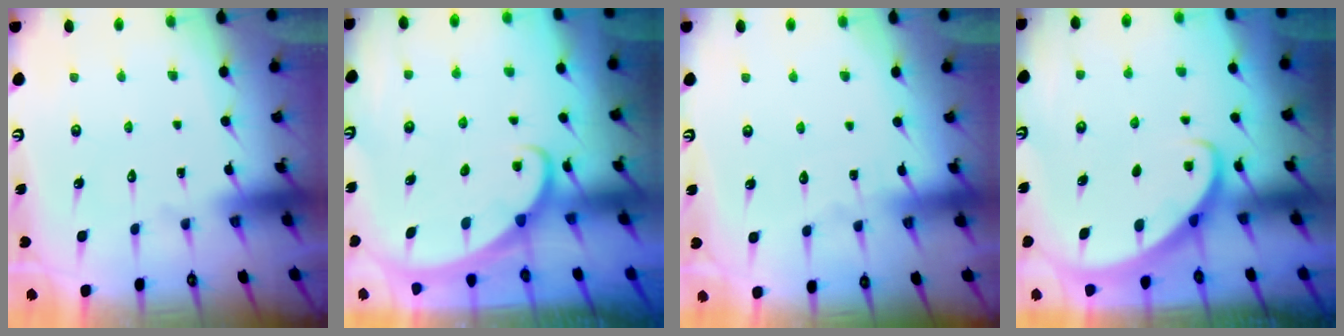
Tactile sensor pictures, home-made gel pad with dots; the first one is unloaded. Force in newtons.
{"total": 1.7, "press": 1.7, "slide": 0.1}
{"total": 2.2, "press": 2.1, "slide": 0.3}
{"total": 2.7, "press": 2.7, "slide": 0.2}